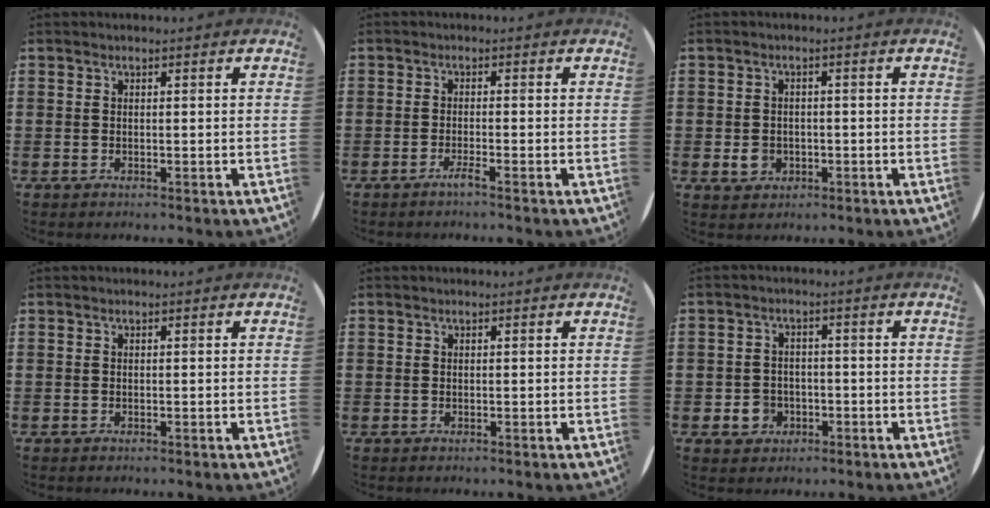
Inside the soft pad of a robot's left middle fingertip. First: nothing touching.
{"total": 1.3, "force": [-0.9, -0.2, 0.9], "torque": [-0.018, -0.005, -0.016]}
{"total": 2.2, "force": [-0.5, 1.8, 1.1], "torque": [-0.024, 0.005, -0.011]}
{"total": 0.0}
{"total": 0.0}
{"total": 2.7, "force": [-1.0, 2.4, 0.8], "torque": [-0.022, 0.004, -0.023]}